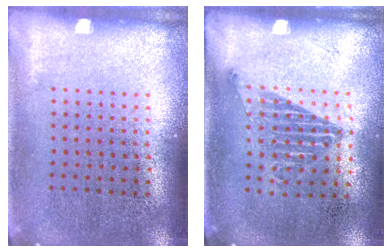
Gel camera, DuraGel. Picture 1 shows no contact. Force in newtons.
{"total": 1.1, "press": 1.0, "slide": 0.5}